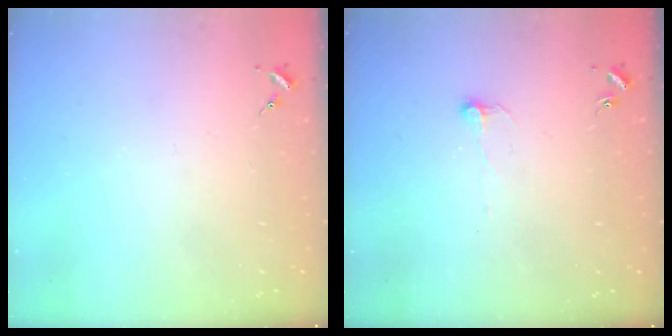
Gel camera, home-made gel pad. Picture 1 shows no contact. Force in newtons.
{"total": 4.5, "press": 4.5, "slide": 0.5}